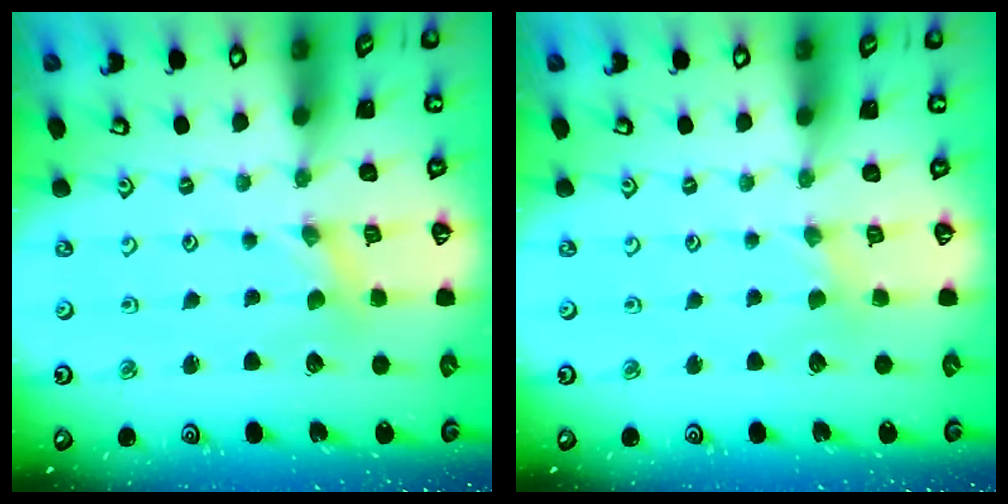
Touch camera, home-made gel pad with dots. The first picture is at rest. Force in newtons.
{"total": 1.3, "press": 1.3, "slide": 0.2}